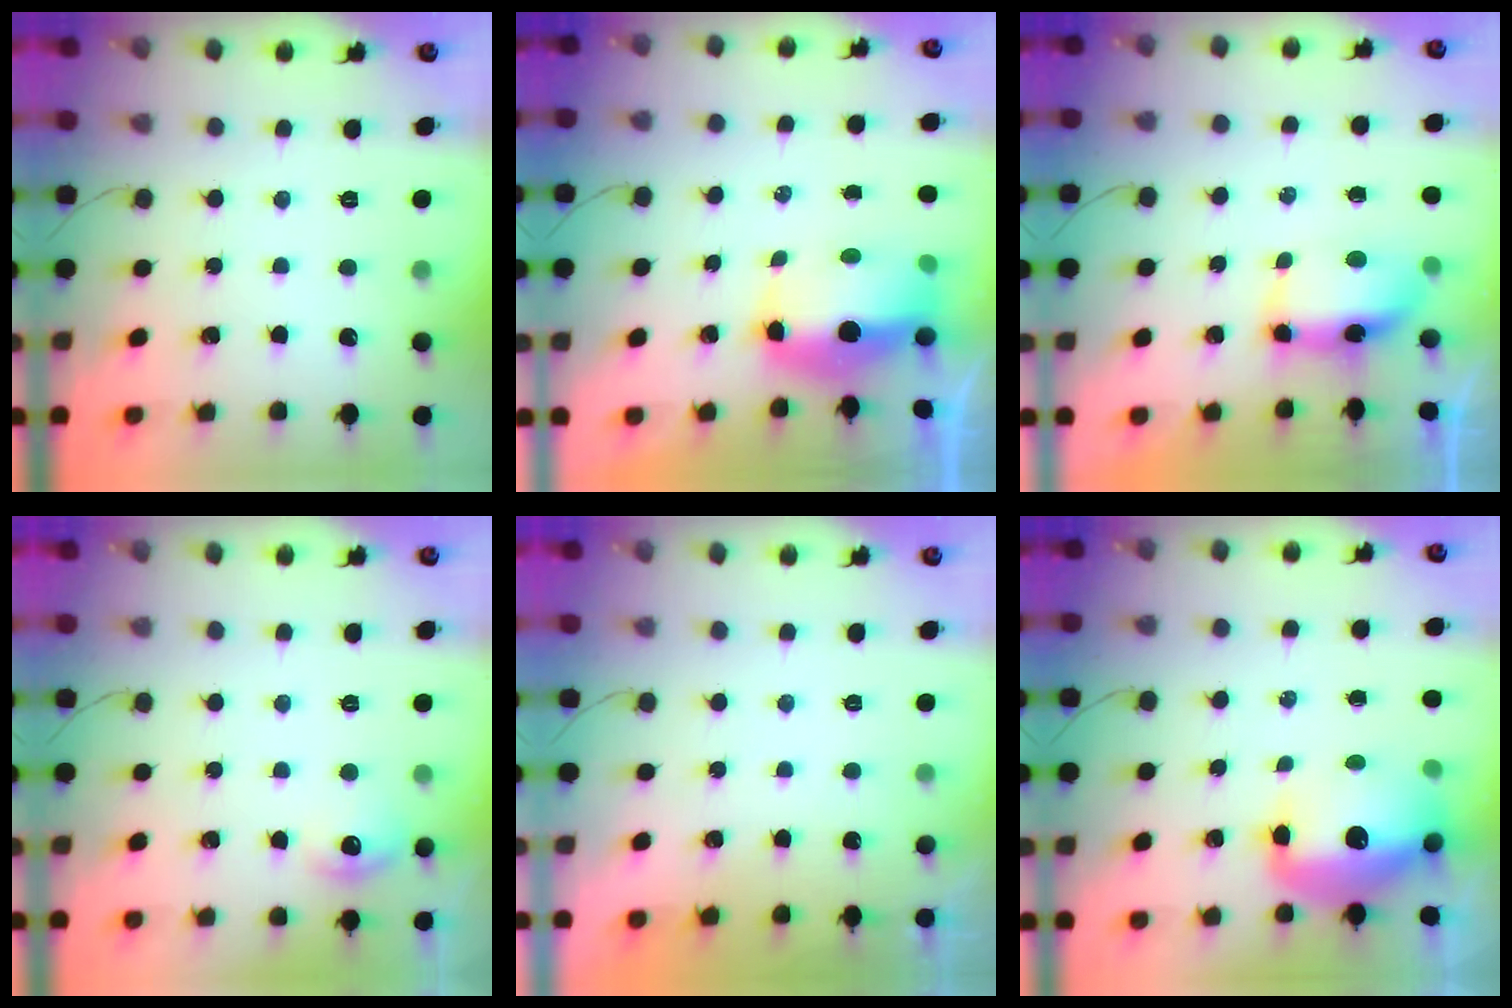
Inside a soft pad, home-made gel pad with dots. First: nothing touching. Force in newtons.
{"total": 9.7, "press": 9.5, "slide": 1.9}
{"total": 6.8, "press": 6.8, "slide": 0.7}
{"total": 7.6, "press": 7.5, "slide": 1.2}
{"total": 0.0}
{"total": 13.5, "press": 13.2, "slide": 3.0}